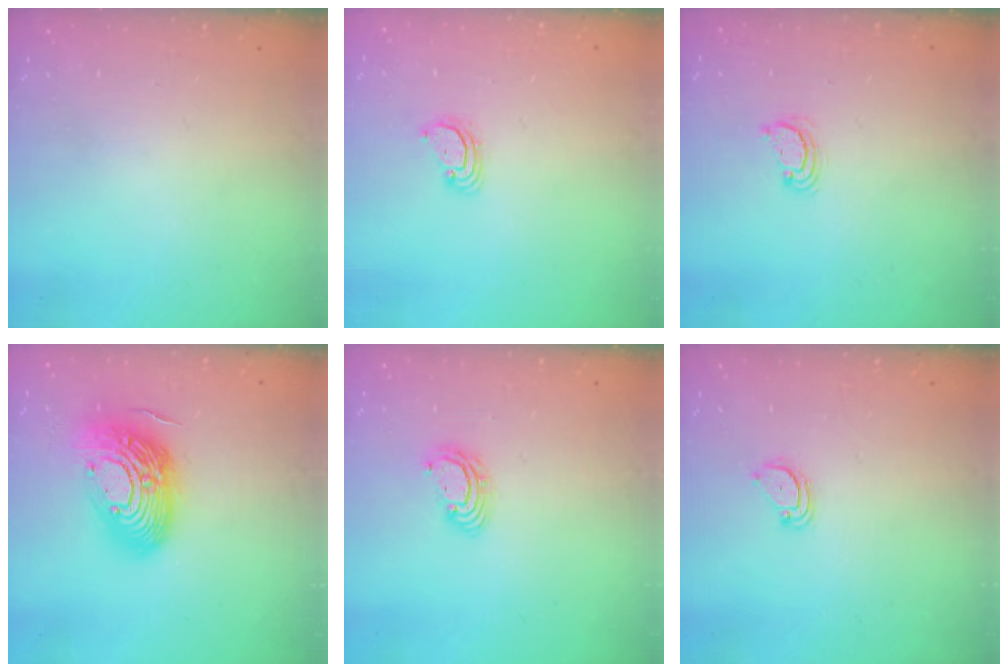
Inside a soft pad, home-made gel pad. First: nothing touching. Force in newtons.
{"total": 2.9, "press": 2.9, "slide": 0.3}
{"total": 3.0, "press": 3.0, "slide": 0.2}
{"total": 20.9, "press": 20.8, "slide": 1.8}
{"total": 4.2, "press": 4.2, "slide": 0.2}
{"total": 2.4, "press": 2.4, "slide": 0.2}